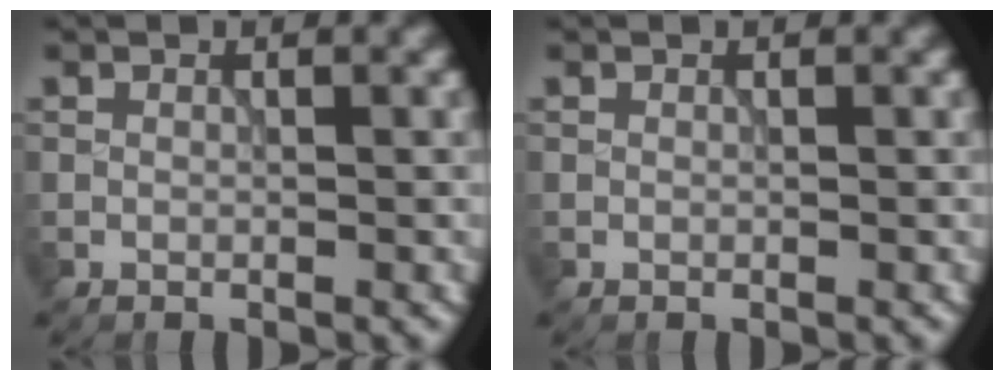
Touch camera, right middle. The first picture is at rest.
{"total": 0.0}